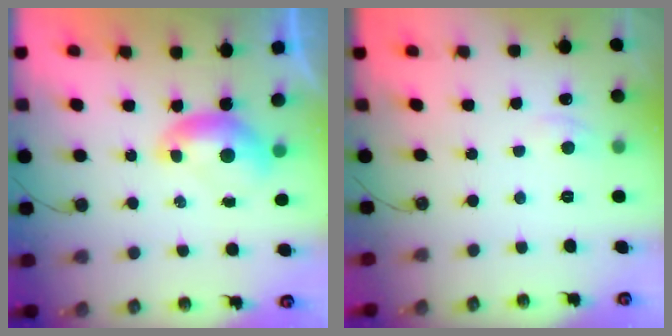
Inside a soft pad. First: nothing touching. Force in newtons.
{"total": 1.2, "press": 1.0, "slide": 0.6}